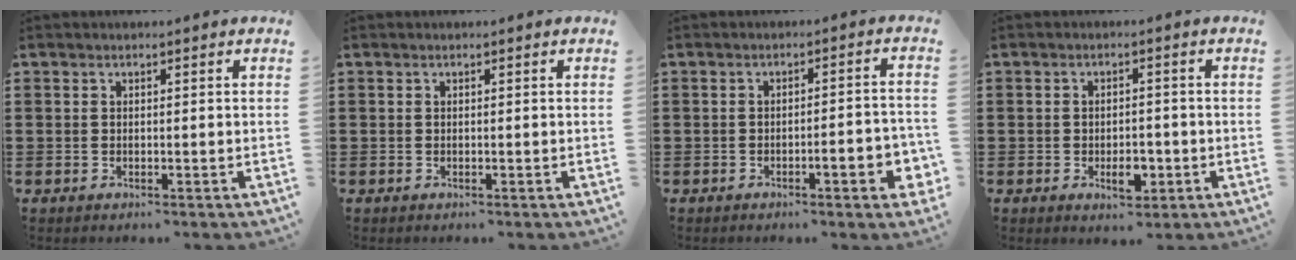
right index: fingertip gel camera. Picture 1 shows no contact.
{"total": 0.0}
{"total": 5.1, "force": [-2.1, 0.9, 4.6], "torque": [-0.064, -0.007, -0.034]}
{"total": 4.1, "force": [-1.5, 2.2, 3.2], "torque": [-0.054, 0.005, -0.025]}